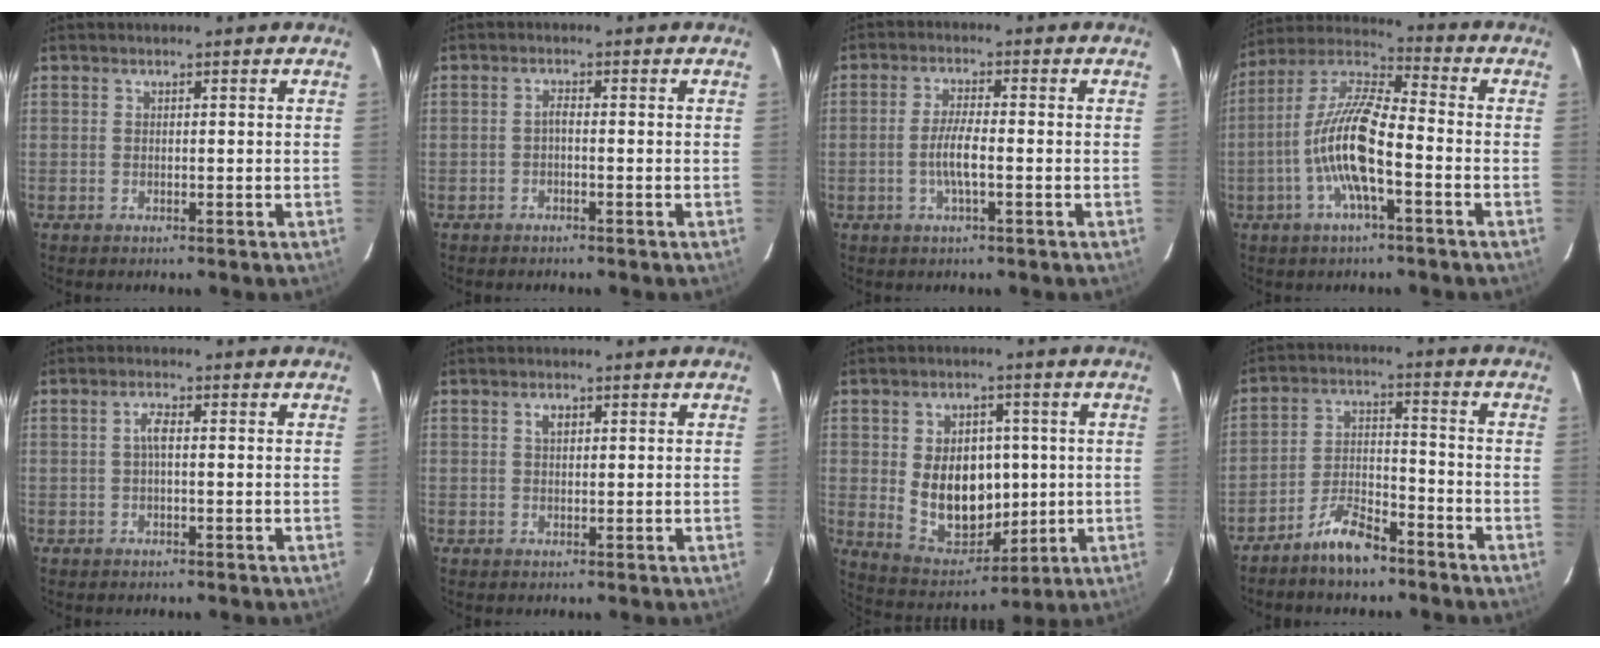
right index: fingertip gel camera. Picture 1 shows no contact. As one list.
[{"total": 1.1, "force": [-0.6, 0.3, 0.9], "torque": [-0.018, 0.006, -0.013]}, {"total": 4.9, "force": [-1.3, 0.8, 4.7], "torque": [-0.093, 0.000, -0.025]}, {"total": 13.3, "force": [-4.1, 3.2, 12.3], "torque": [-0.245, 0.002, -0.084]}, {"total": 2.0, "force": [0.0, 0.6, 1.9], "torque": [-0.040, 0.006, -0.001]}, {"total": 1.8, "force": [0.7, 1.1, 1.2], "torque": [-0.021, 0.005, 0.012]}, {"total": 13.5, "force": [0.2, 9.8, 9.2], "torque": [-0.179, -0.004, 0.030]}, {"total": 8.0, "force": [-6.4, 2.6, 4.1], "torque": [-0.090, 0.012, -0.116]}]